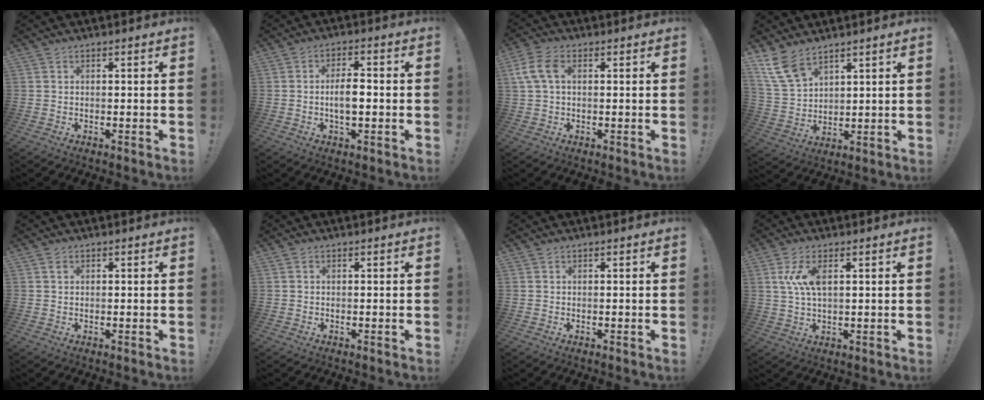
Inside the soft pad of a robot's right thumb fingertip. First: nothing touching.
{"total": 6.1, "force": [-1.0, 2.7, 5.4], "torque": [-0.092, 0.001, -0.026]}
{"total": 7.3, "force": [1.6, 4.5, 5.6], "torque": [-0.125, 0.010, 0.032]}
{"total": 10.0, "force": [7.3, 4.7, 4.9], "torque": [-0.100, -0.035, 0.146]}
{"total": 0.8, "force": [0.4, 0.6, 0.4], "torque": [-0.003, 0.000, 0.007]}
{"total": 0.0}
{"total": 0.0}
{"total": 7.3, "force": [2.1, 3.1, 6.2], "torque": [-0.128, -0.001, 0.033]}